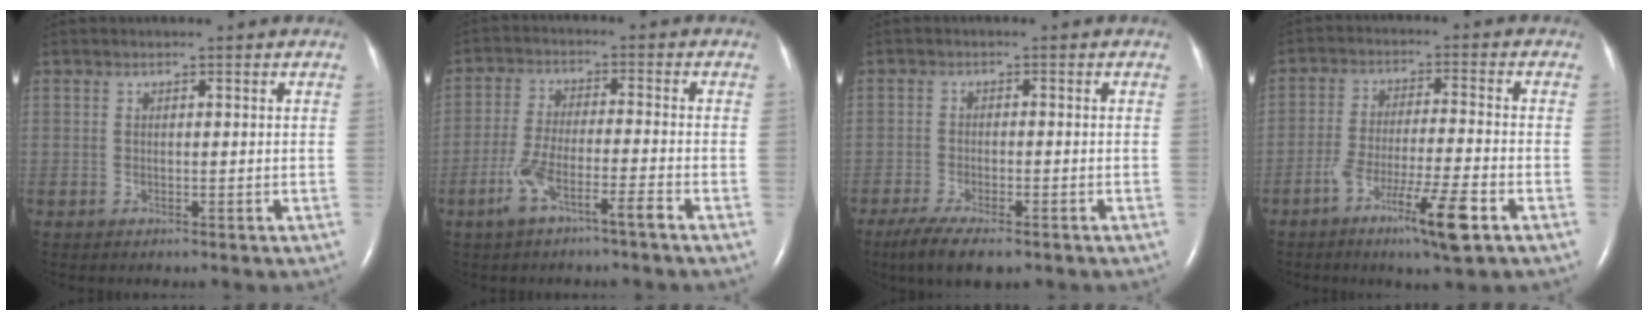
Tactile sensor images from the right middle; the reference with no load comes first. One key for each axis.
{"total": 6.5, "fx": -3.9, "fy": 0.2, "fz": 5.2, "tx": -0.111, "ty": 0.002, "tz": -0.077}
{"total": 7.5, "fx": -5.3, "fy": 1.9, "fz": 4.9, "tx": -0.088, "ty": -0.018, "tz": -0.082}
{"total": 9.7, "fx": -5.3, "fy": 0.0, "fz": 8.2, "tx": -0.150, "ty": -0.017, "tz": -0.092}